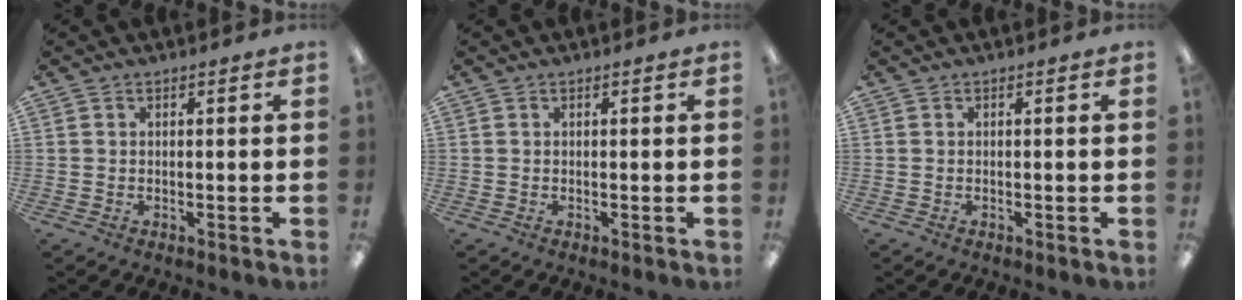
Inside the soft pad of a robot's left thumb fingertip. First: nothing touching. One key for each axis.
{"total": 0.0}
{"total": 0.0}